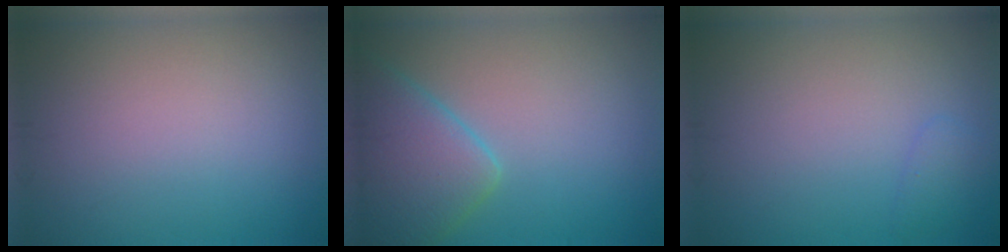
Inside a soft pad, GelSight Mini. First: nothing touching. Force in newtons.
{"total": 6.0, "press": 6.0, "slide": 0.3}
{"total": 1.0, "press": 1.0, "slide": 0.1}